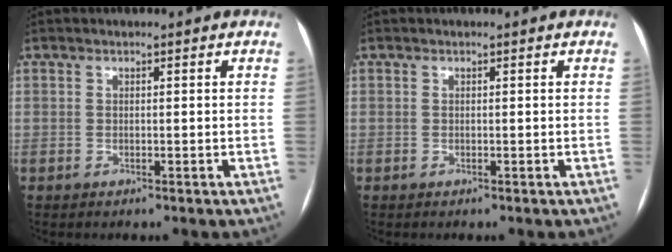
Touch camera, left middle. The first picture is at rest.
{"total": 0.0}